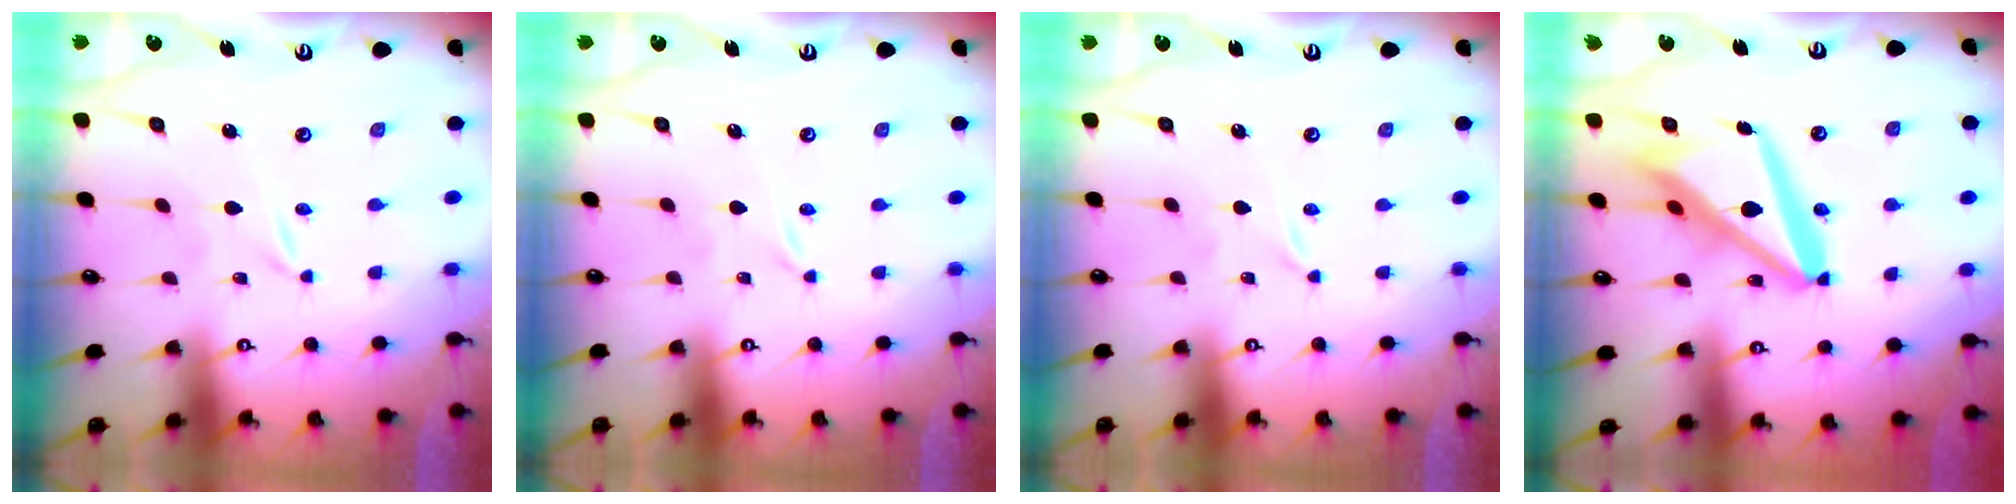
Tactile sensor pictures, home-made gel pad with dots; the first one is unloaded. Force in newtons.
{"total": 0.0}
{"total": 0.0}
{"total": 17.0, "press": 16.9, "slide": 2.1}